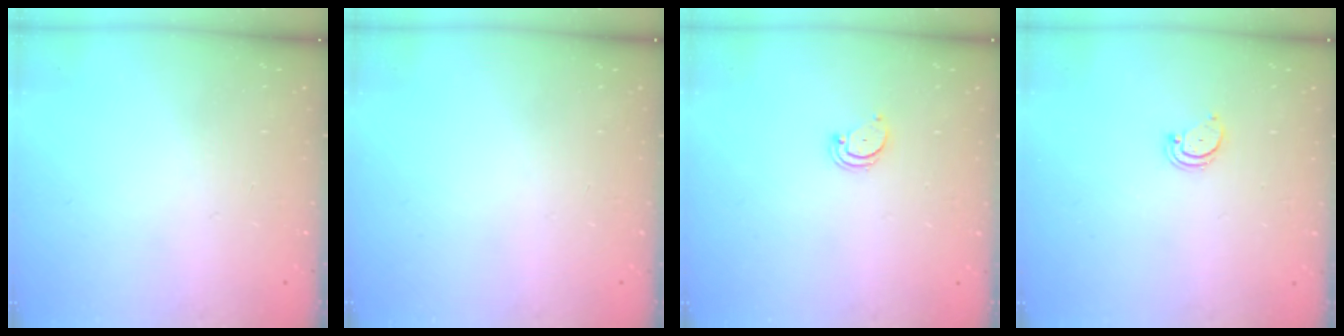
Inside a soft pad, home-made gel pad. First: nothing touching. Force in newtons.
{"total": 0.0}
{"total": 1.8, "press": 1.8, "slide": 0.2}
{"total": 1.9, "press": 1.9, "slide": 0.2}